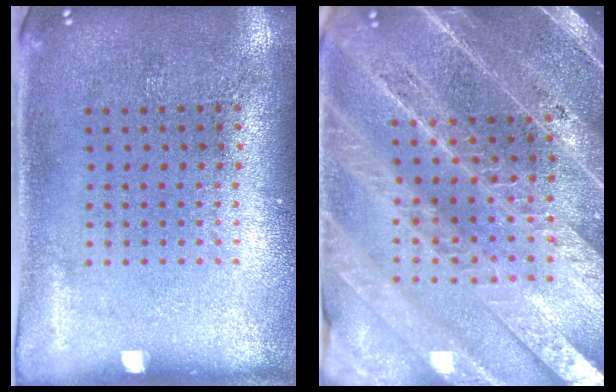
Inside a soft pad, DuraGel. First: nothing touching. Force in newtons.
{"total": 4.7, "press": 4.1, "slide": 2.3}